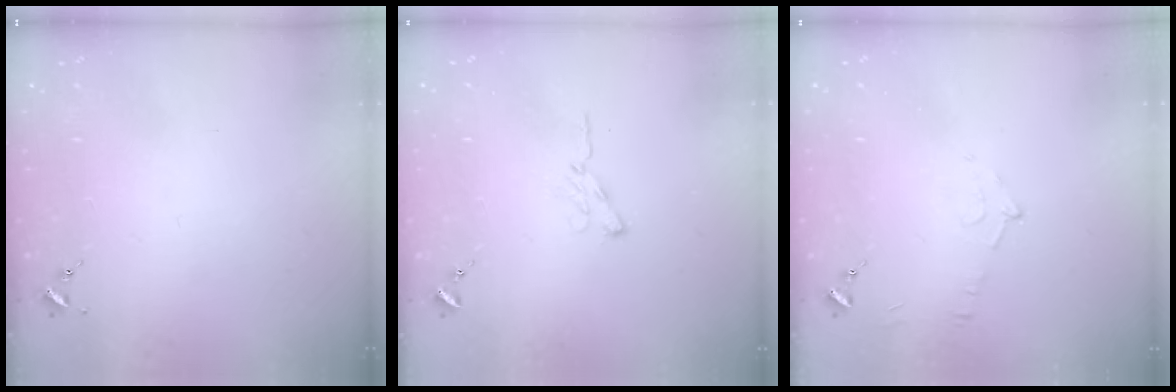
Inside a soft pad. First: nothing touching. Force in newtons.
{"total": 4.4, "press": 4.4, "slide": 0.5}
{"total": 5.4, "press": 5.4, "slide": 0.7}